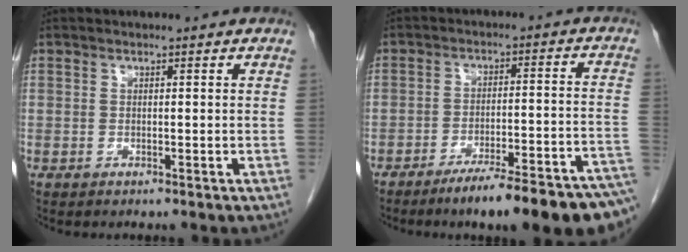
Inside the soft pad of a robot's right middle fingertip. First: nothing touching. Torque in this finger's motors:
{"motor_torque": [1.08, -1.06, 0.23, 0.07]}